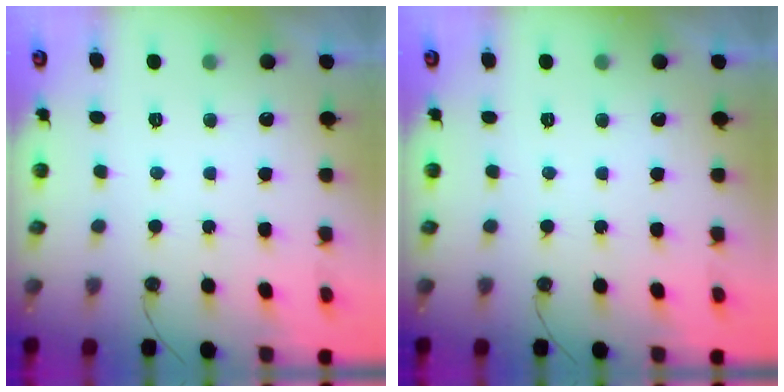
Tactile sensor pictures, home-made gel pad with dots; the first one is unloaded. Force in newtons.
{"total": 0.0}